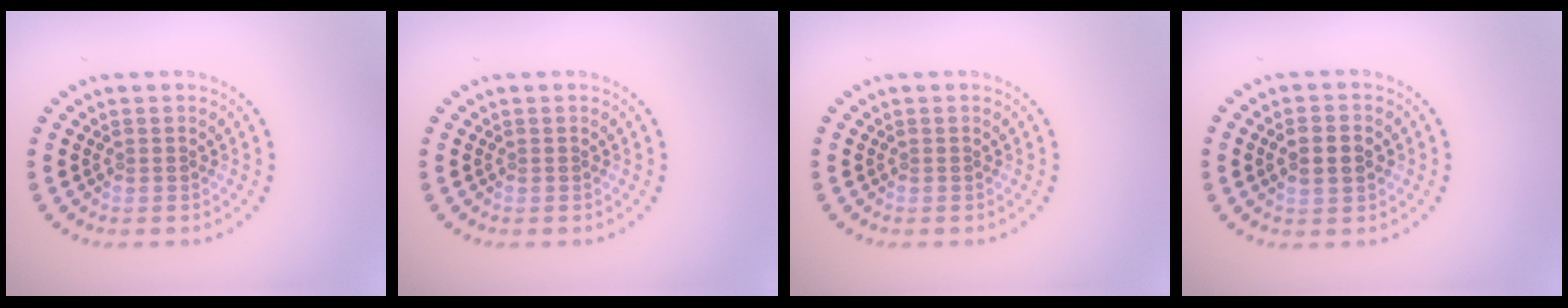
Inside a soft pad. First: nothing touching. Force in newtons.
{"total": 0.0}
{"total": 0.0}
{"total": 2.7, "press": 2.7, "slide": 0.3}